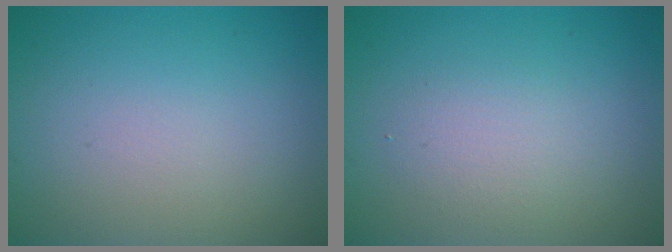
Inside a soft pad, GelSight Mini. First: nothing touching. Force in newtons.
{"total": 1.9, "press": 1.9, "slide": 0.1}